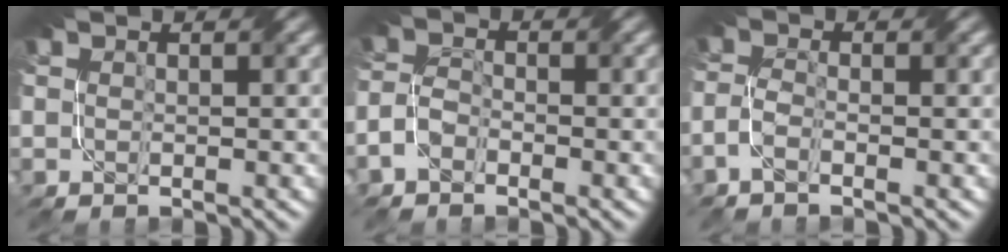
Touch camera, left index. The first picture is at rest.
{"total": 2.3, "force": [-2.0, 0.7, 0.8], "torque": [-0.011, 0.002, -0.050]}
{"total": 2.2, "force": [-1.8, 0.2, 1.3], "torque": [-0.026, 0.001, -0.045]}